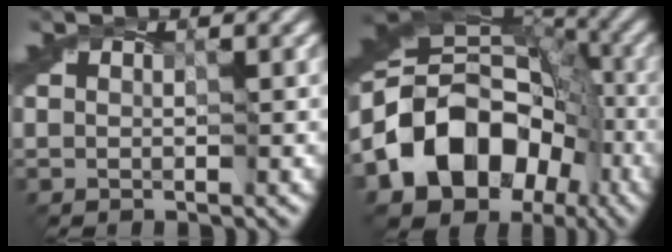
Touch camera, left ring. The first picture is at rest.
{"total": 14.8, "force": [-5.0, 11.3, 8.3], "torque": [-0.149, 0.005, -0.102]}